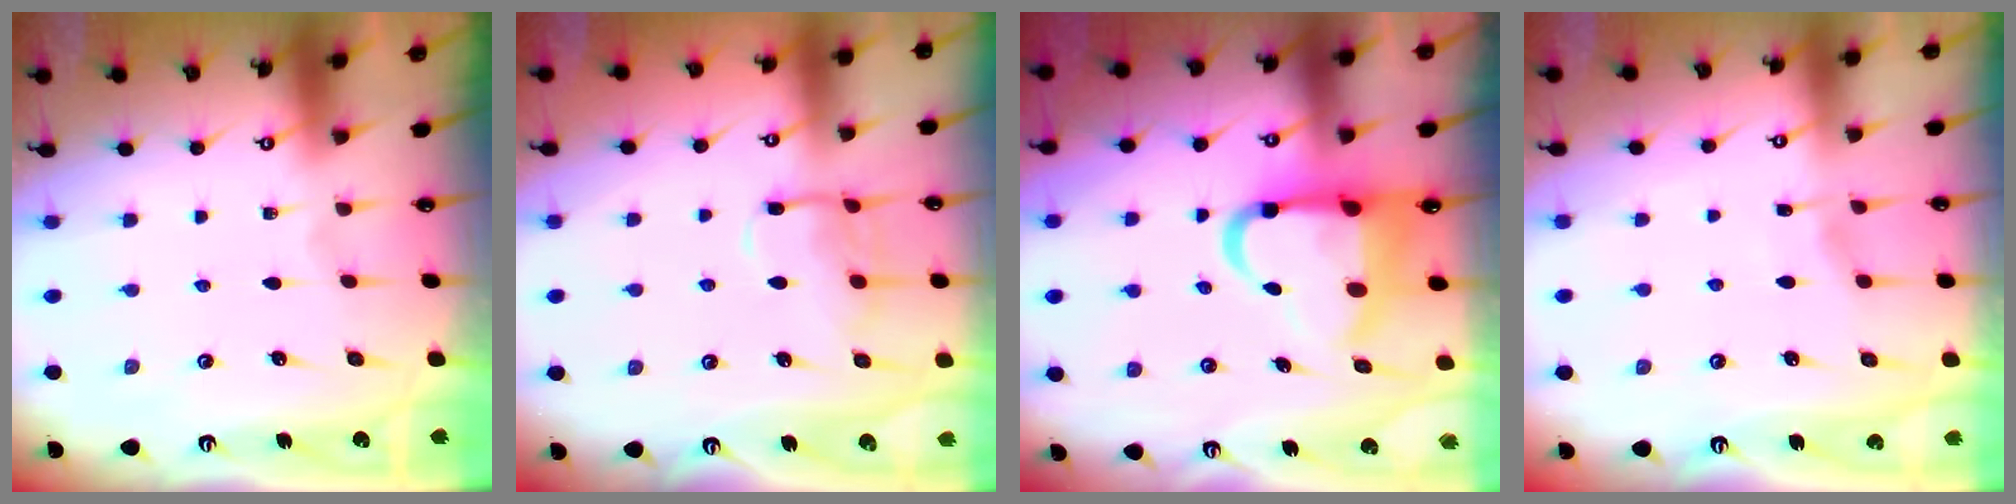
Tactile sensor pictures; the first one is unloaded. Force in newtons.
{"total": 11.1, "press": 11.1, "slide": 0.7}
{"total": 12.0, "press": 11.8, "slide": 2.2}
{"total": 2.5, "press": 2.5, "slide": 0.4}